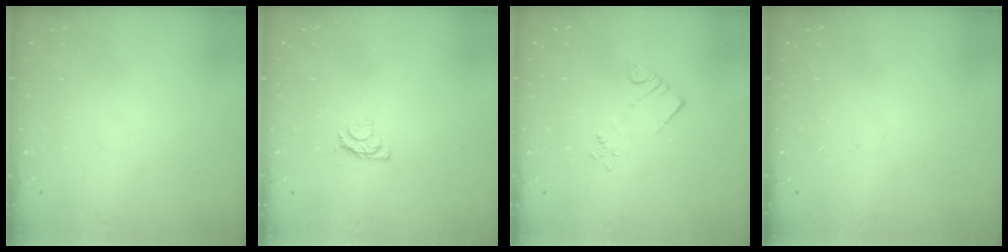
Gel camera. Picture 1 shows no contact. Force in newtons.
{"total": 3.4, "press": 3.3, "slide": 0.5}
{"total": 3.7, "press": 3.7, "slide": 0.5}
{"total": 0.0}